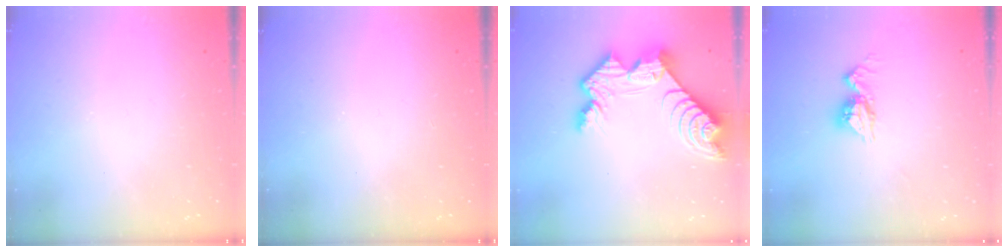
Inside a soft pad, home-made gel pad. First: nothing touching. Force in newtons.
{"total": 0.0}
{"total": 13.9, "press": 13.9, "slide": 1.0}
{"total": 9.3, "press": 9.3, "slide": 0.6}